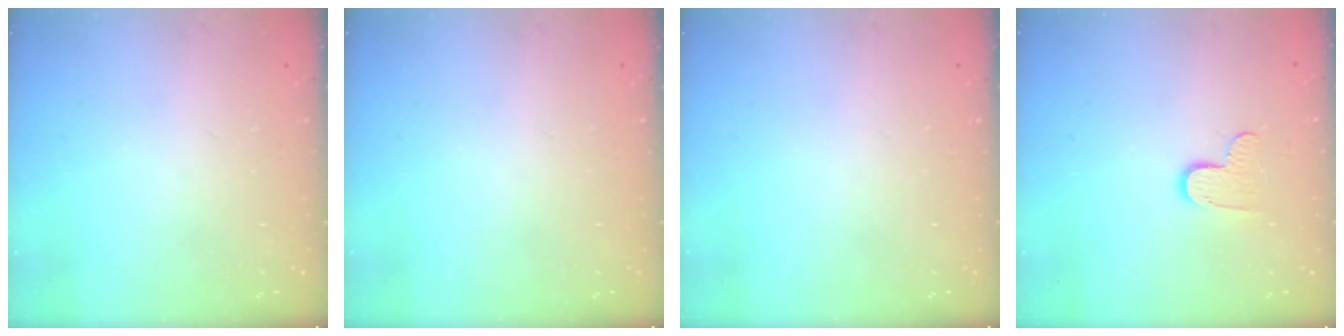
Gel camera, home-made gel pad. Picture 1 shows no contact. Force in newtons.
{"total": 0.0}
{"total": 0.0}
{"total": 7.0, "press": 7.0, "slide": 0.1}